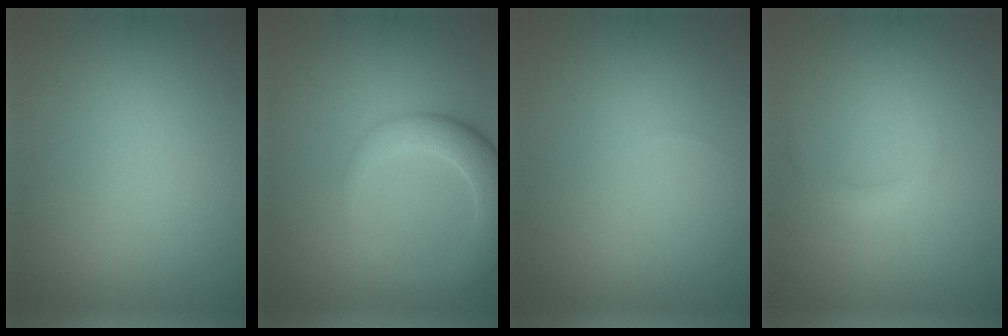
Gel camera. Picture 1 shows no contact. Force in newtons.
{"total": 5.4, "press": 5.3, "slide": 0.8}
{"total": 0.0}
{"total": 1.1, "press": 1.1, "slide": 0.1}